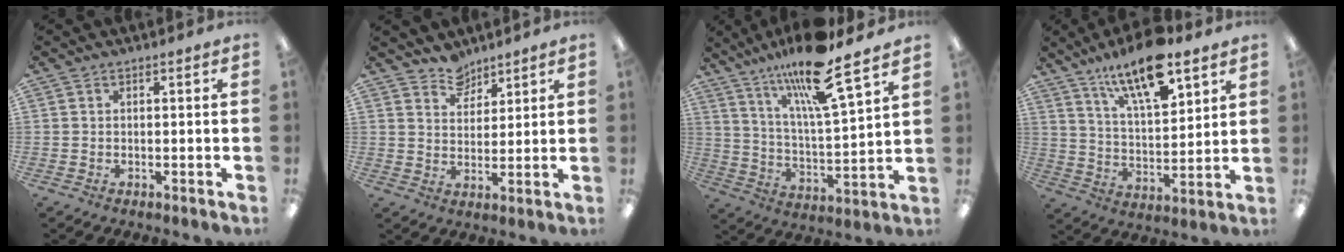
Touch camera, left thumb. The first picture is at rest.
{"total": 6.2, "force": [5.5, 3.0, 0.6], "torque": [-0.007, -0.035, 0.101]}
{"total": 17.9, "force": [13.9, 2.4, 11.0], "torque": [-0.201, -0.087, 0.228]}
{"total": 16.0, "force": [11.4, 5.2, 10.0], "torque": [-0.169, -0.057, 0.190]}